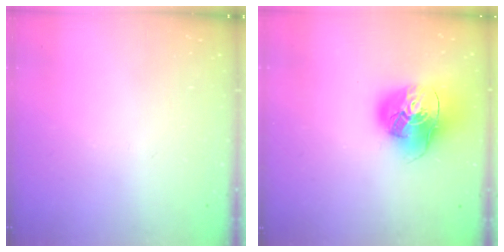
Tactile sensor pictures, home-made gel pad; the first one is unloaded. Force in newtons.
{"total": 18.0, "press": 17.8, "slide": 2.8}